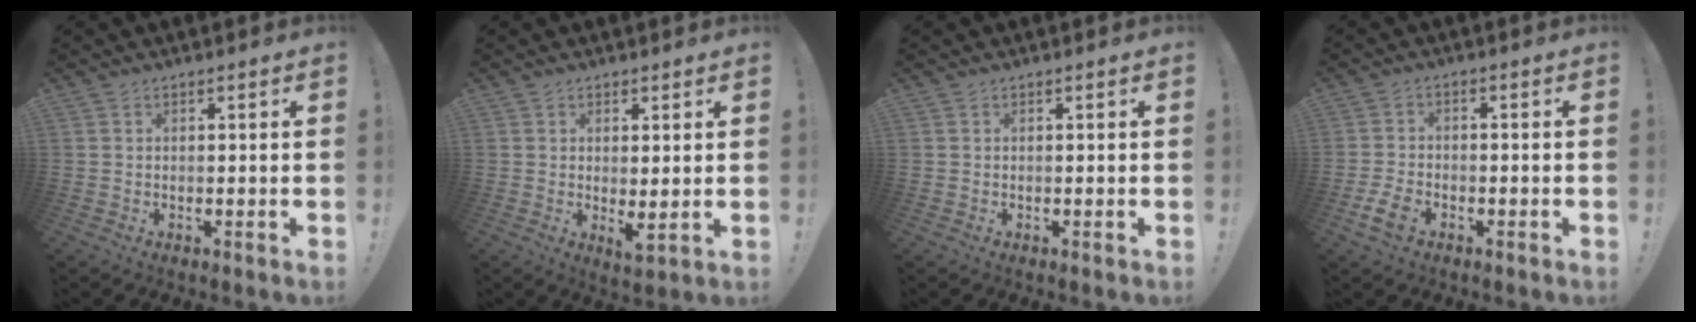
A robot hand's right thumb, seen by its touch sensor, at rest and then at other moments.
{"total": 3.7, "force": [0.6, 0.9, 3.5], "torque": [-0.041, -0.021, 0.013]}
{"total": 0.0}
{"total": 6.6, "force": [-3.5, 3.9, 4.0], "torque": [-0.094, 0.006, -0.062]}